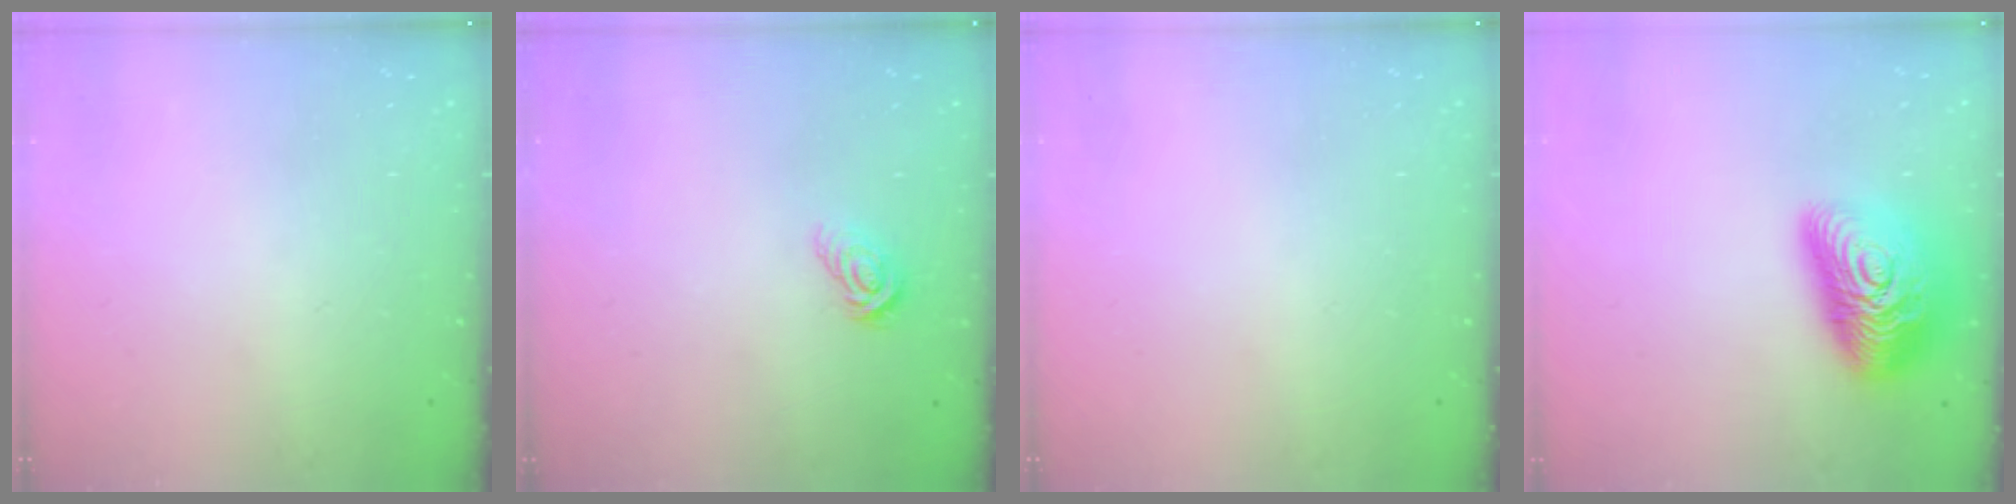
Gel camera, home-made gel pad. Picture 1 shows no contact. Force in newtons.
{"total": 6.6, "press": 6.6, "slide": 0.2}
{"total": 0.0}
{"total": 19.6, "press": 19.5, "slide": 1.0}